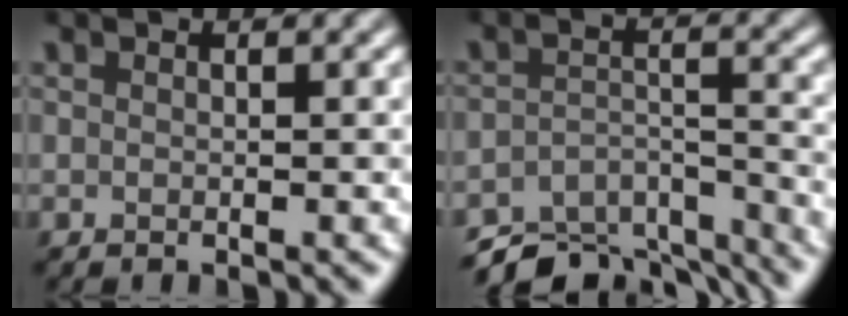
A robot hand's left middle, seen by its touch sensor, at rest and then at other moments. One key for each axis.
{"total": 8.7, "fx": -7.9, "fy": 2.7, "fz": 2.5, "tx": -0.037, "ty": -0.008, "tz": -0.115}